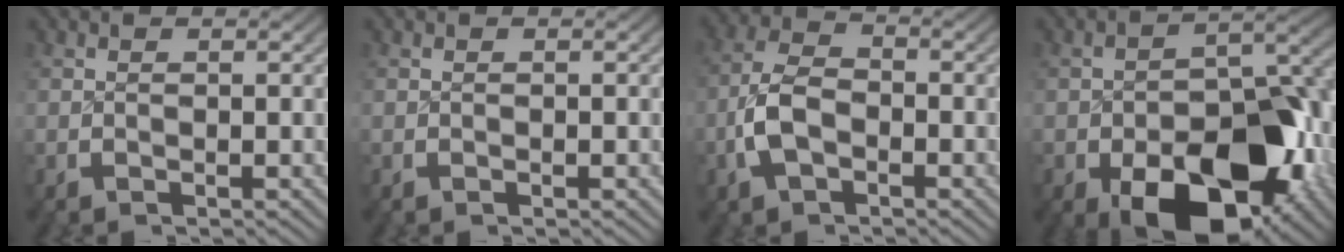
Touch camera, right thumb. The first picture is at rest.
{"total": 0.0}
{"total": 5.1, "force": [-1.4, 3.4, 3.6], "torque": [-0.092, -0.014, -0.021]}
{"total": 15.7, "force": [-4.5, 9.0, 12.1], "torque": [-0.197, -0.059, -0.037]}